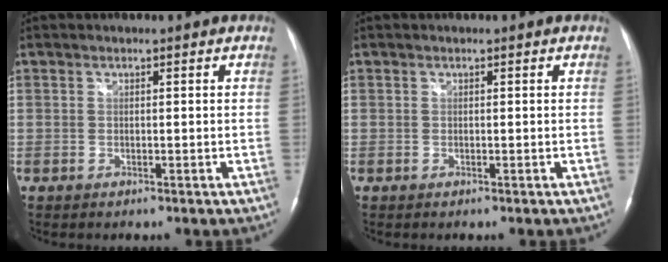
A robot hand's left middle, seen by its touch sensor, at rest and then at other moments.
{"total": 0.0}